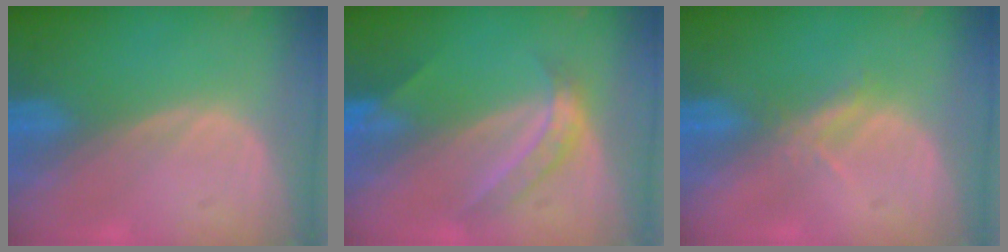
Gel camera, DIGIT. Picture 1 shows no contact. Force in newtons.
{"total": 5.7, "press": 4.8, "slide": 3.1}
{"total": 2.3, "press": 2.1, "slide": 0.9}